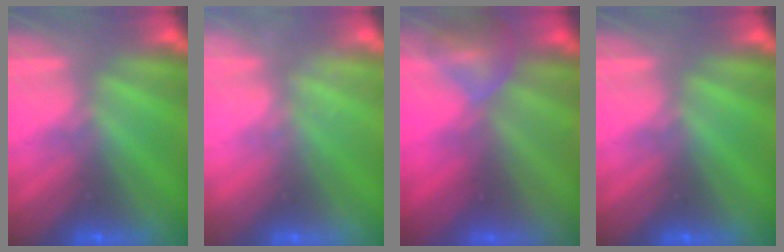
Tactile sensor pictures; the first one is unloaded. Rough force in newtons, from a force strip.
{"total": 2.2}
{"total": 6.9}
{"total": 0.0}